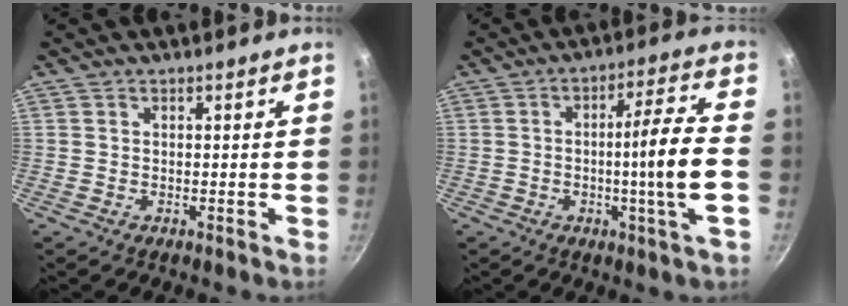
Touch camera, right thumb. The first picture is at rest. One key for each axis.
{"total": 11.1, "fx": -2.0, "fy": -0.2, "fz": 10.9, "tx": -0.169, "ty": 0.022, "tz": -0.031}